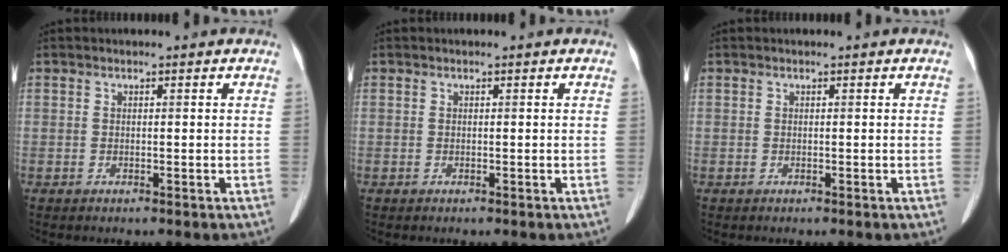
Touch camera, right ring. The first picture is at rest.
{"total": 0.0}
{"total": 0.0}